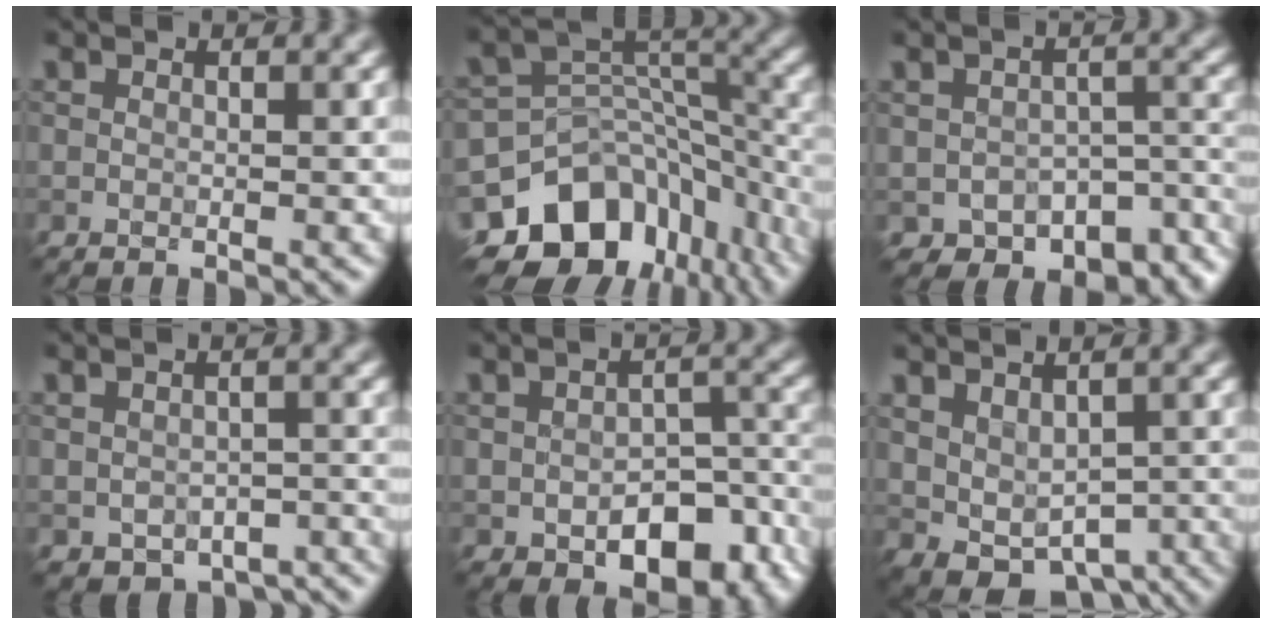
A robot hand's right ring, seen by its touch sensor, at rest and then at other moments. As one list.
[{"total": 12.9, "force": [-7.7, 8.7, 5.7], "torque": [-0.112, 0.006, -0.111]}, {"total": 7.7, "force": [-5.1, 4.4, 3.6], "torque": [-0.043, -0.031, -0.061]}, {"total": 3.8, "force": [-2.4, 2.4, 1.6], "torque": [-0.018, -0.020, -0.023]}, {"total": 8.8, "force": [-4.1, 5.2, 5.8], "torque": [-0.086, -0.024, -0.038]}, {"total": 5.1, "force": [-0.9, 3.5, 3.5], "torque": [-0.056, -0.023, 0.009]}]